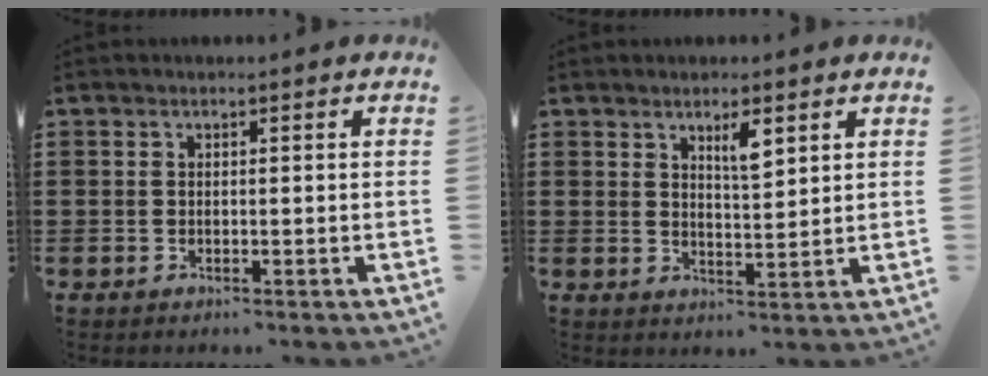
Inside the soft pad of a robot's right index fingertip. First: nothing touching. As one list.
[{"total": 3.7, "force": [2.4, 1.0, 2.7], "torque": [-0.042, -0.002, 0.037]}]